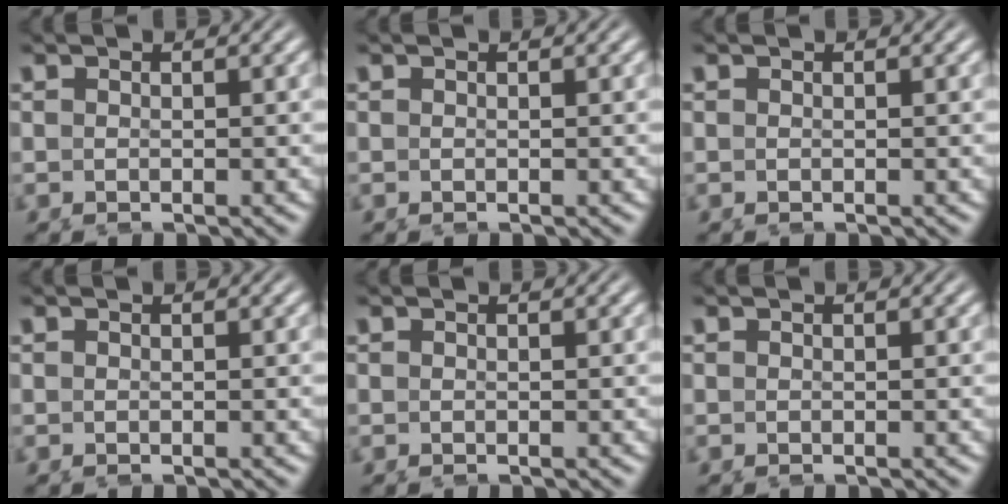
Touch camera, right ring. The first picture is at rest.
{"total": 0.0}
{"total": 0.0}
{"total": 0.0}
{"total": 0.0}
{"total": 0.0}